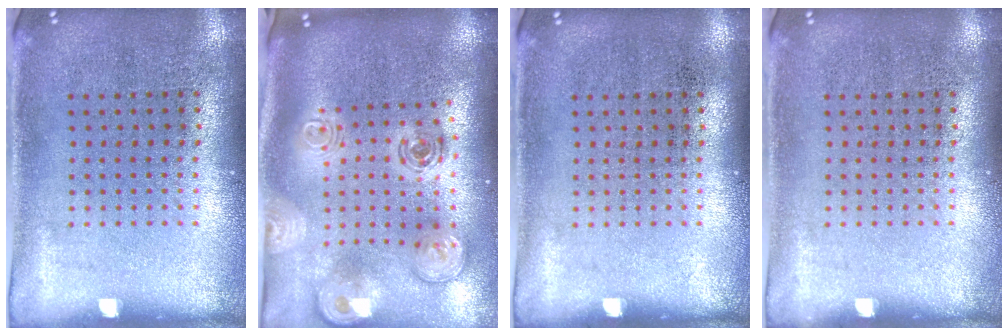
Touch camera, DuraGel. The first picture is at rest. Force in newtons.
{"total": 2.6, "press": 1.8, "slide": 1.8}
{"total": 0.0}
{"total": 0.0}